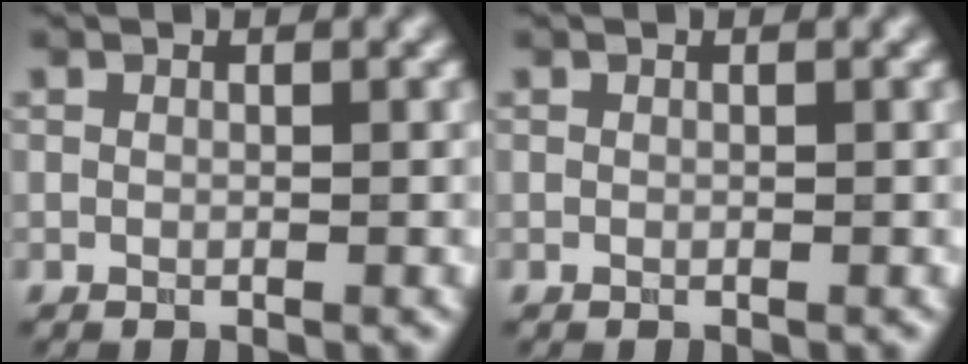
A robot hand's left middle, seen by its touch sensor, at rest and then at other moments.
{"total": 0.0}